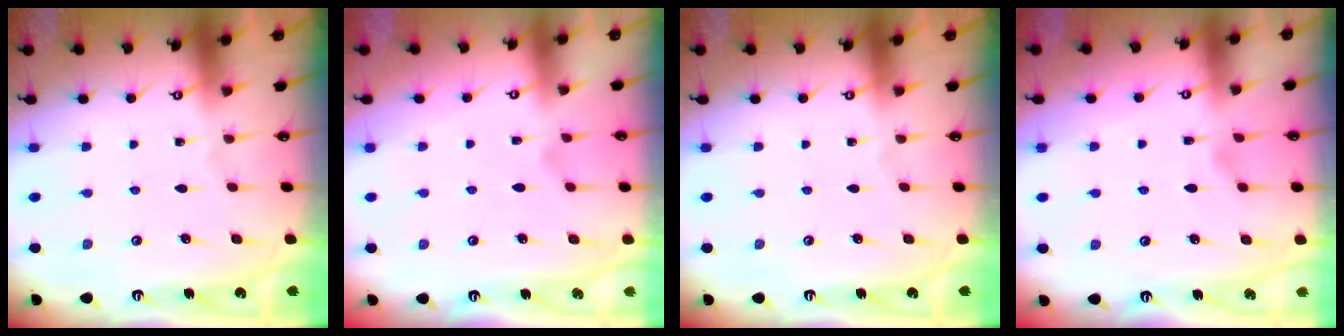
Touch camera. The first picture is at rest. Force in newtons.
{"total": 1.1, "press": 0.1, "slide": 1.1}
{"total": 0.0}
{"total": 1.1, "press": 0.6, "slide": 0.9}